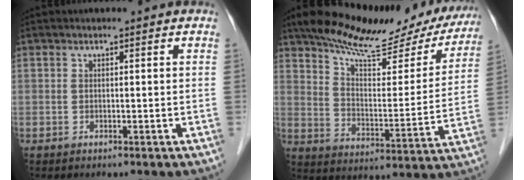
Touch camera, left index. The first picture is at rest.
{"total": 22.9, "force": [19.3, 6.3, 10.6], "torque": [-0.155, 0.003, 0.263]}